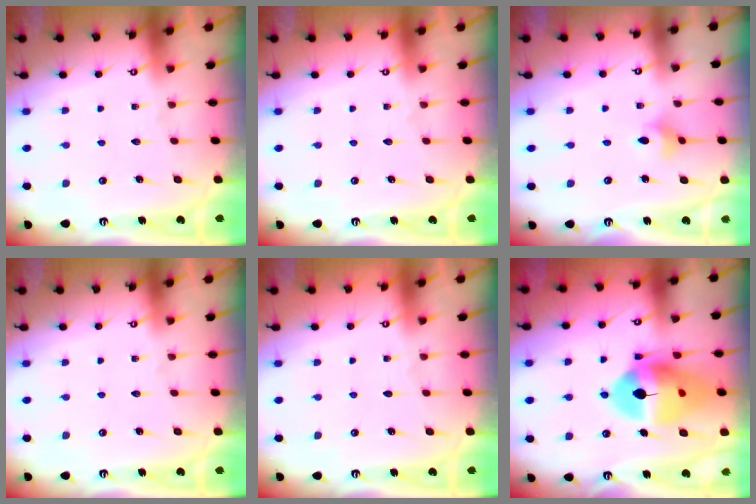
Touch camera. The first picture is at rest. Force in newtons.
{"total": 0.0}
{"total": 4.1, "press": 4.0, "slide": 0.7}
{"total": 0.0}
{"total": 0.0}
{"total": 17.6, "press": 17.5, "slide": 2.0}